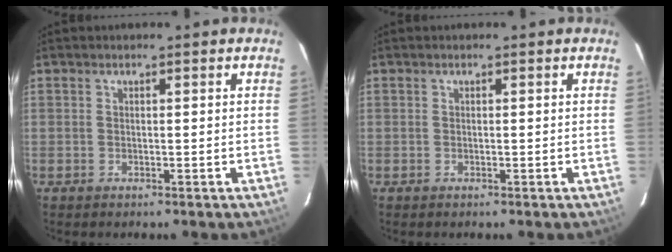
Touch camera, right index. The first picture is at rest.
{"total": 0.0}